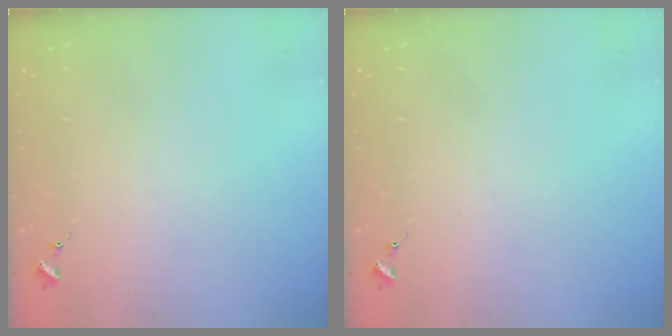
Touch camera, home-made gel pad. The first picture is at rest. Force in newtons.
{"total": 0.0}